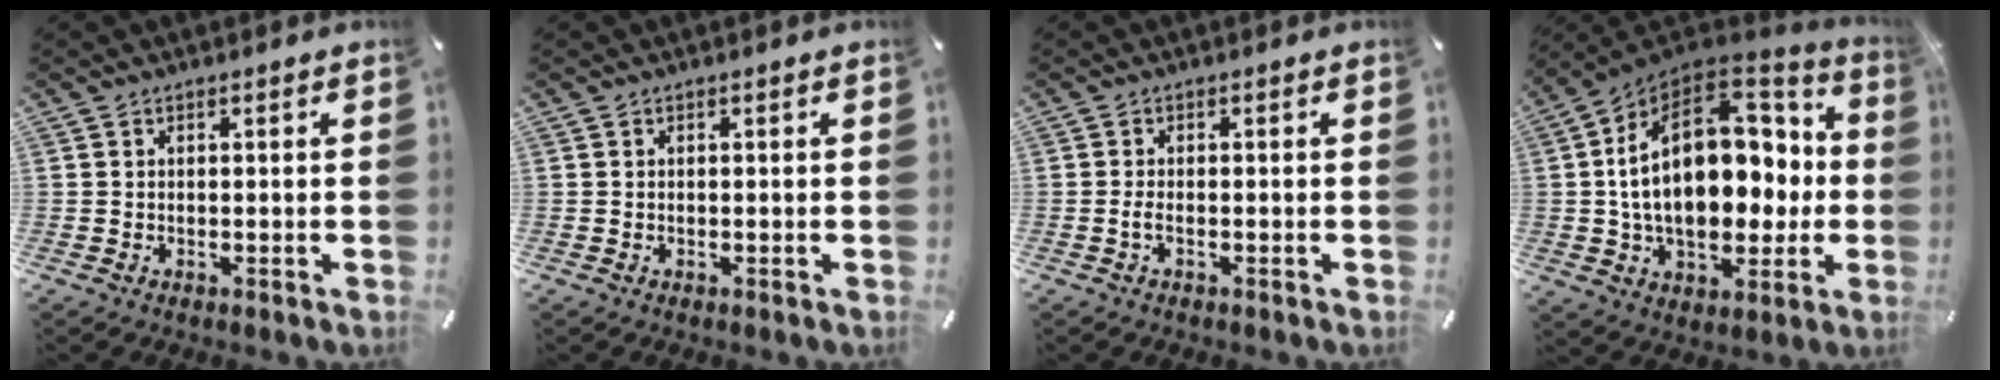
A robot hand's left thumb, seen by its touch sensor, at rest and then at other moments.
{"total": 0.0}
{"total": 1.8, "force": [-0.7, 0.7, 1.6], "torque": [-0.035, -0.001, -0.015]}
{"total": 25.6, "force": [2.4, 16.5, 19.4], "torque": [-0.337, -0.007, 0.049]}